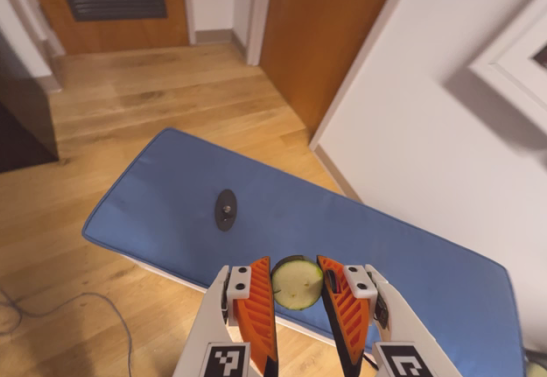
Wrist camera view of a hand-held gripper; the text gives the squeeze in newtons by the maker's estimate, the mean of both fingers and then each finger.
{"total": 8.3, "left": 8.6, "right": 7.9}